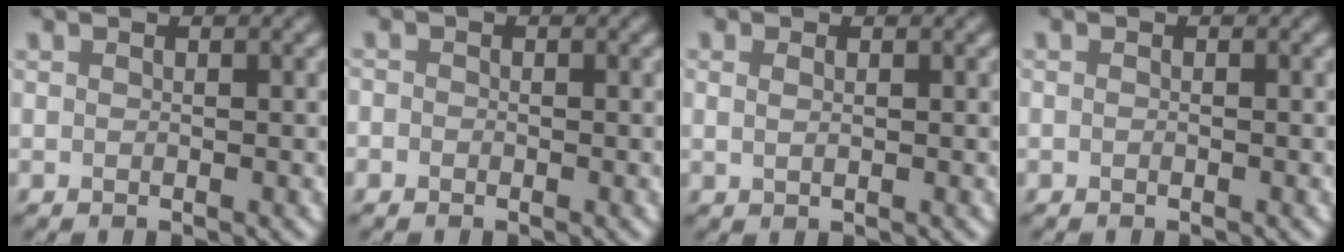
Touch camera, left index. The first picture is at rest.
{"total": 0.8, "force": [-0.3, 0.7, 0.1], "torque": [0.002, -0.005, -0.009]}
{"total": 1.4, "force": [0.7, 0.8, 1.0], "torque": [-0.017, -0.002, 0.001]}
{"total": 0.0}